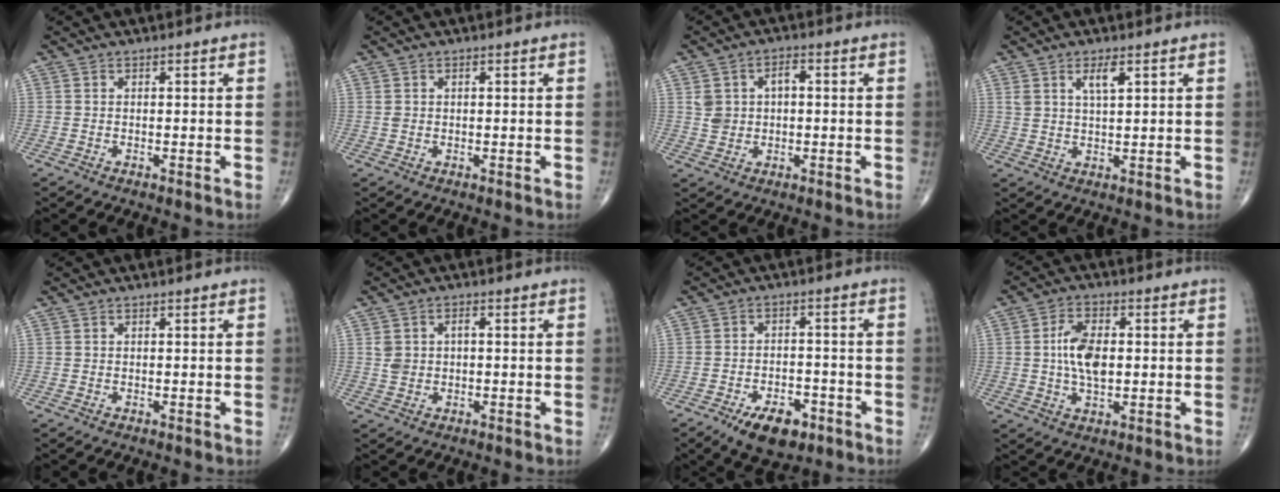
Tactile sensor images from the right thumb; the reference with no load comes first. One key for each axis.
{"total": 1.0, "fx": 0.2, "fy": 0.7, "fz": 0.6, "tx": -0.013, "ty": 0.004, "tz": 0.008}
{"total": 5.6, "fx": 0.8, "fy": 4.1, "fz": 3.7, "tx": -0.053, "ty": 0.013, "tz": 0.016}
{"total": 3.8, "fx": 1.9, "fy": 1.2, "fz": 3.1, "tx": -0.056, "ty": -0.010, "tz": 0.037}
{"total": 0.0}
{"total": 3.6, "fx": 0.4, "fy": 2.6, "fz": 2.5, "tx": -0.043, "ty": 0.010, "tz": 0.010}
{"total": 9.1, "fx": -5.2, "fy": 4.6, "fz": 5.8, "tx": -0.076, "ty": 0.021, "tz": -0.079}
{"total": 8.2, "fx": 0.4, "fy": 4.4, "fz": 6.9, "tx": -0.126, "ty": 0.004, "tz": 0.005}